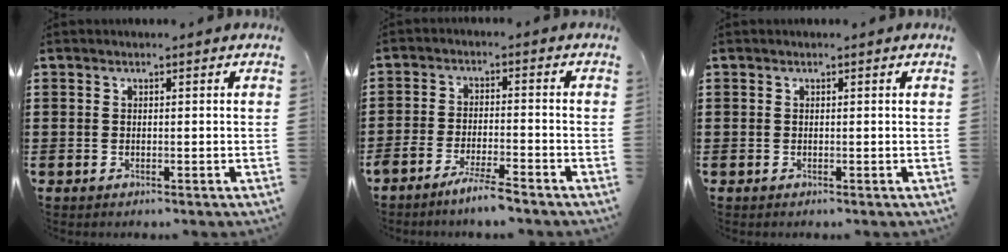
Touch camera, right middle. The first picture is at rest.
{"total": 4.3, "force": [-3.7, -0.1, 2.0], "torque": [-0.046, -0.008, -0.072]}
{"total": 0.0}